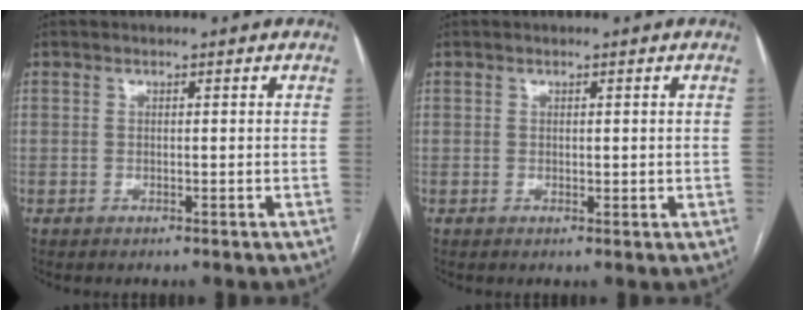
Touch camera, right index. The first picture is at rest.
{"total": 1.2, "force": [0.3, 0.7, 1.0], "torque": [-0.012, -0.004, 0.006]}